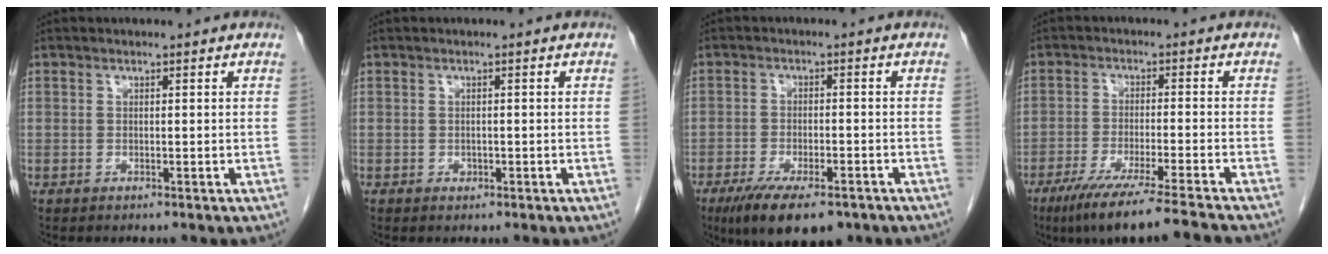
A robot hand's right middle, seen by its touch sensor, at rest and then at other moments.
{"total": 0.7, "force": [-0.3, 0.5, 0.3], "torque": [-0.005, 0.002, -0.004]}
{"total": 11.0, "force": [-7.6, 3.4, 7.1], "torque": [-0.113, -0.015, -0.116]}
{"total": 12.5, "force": [-10.1, -1.2, 7.2], "torque": [-0.103, -0.041, -0.160]}